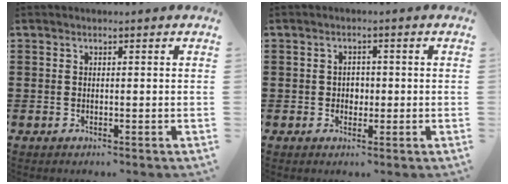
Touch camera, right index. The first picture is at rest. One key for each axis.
{"total": 1.6, "fx": -0.1, "fy": 1.4, "fz": 0.9, "tx": -0.018, "ty": 0.007, "tz": -0.004}